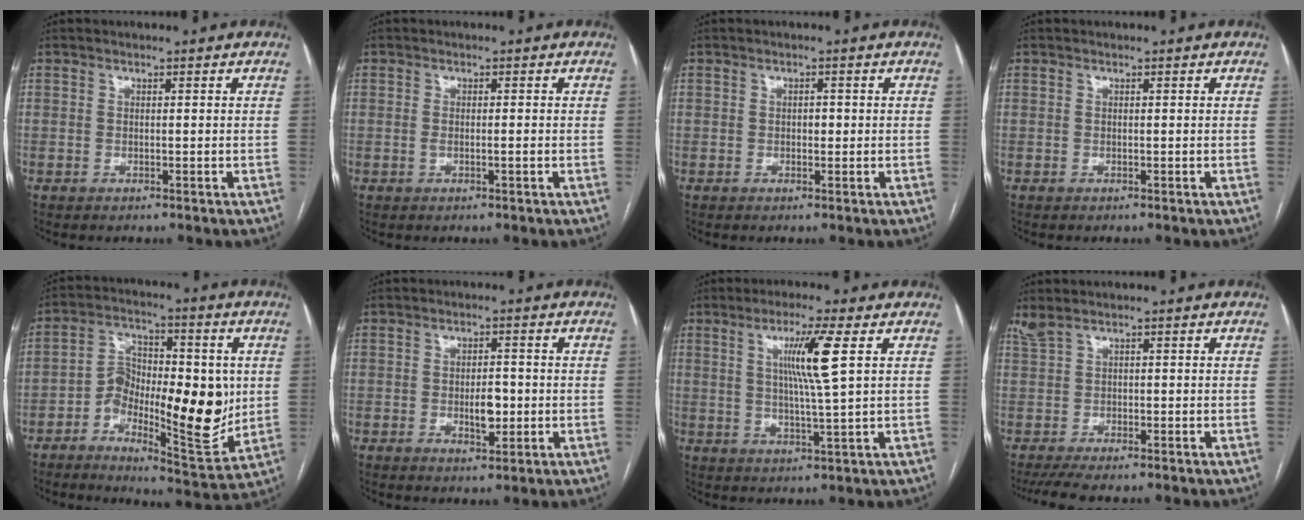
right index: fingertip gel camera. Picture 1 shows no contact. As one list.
[{"total": 1.6, "force": [-0.2, 0.3, 1.6], "torque": [-0.031, 0.001, 0.000]}, {"total": 1.2, "force": [0.0, 0.7, 0.9], "torque": [-0.012, 0.002, -0.001]}, {"total": 0.0}, {"total": 15.4, "force": [-2.2, 6.0, 14.0], "torque": [-0.224, 0.009, -0.032]}, {"total": 4.1, "force": [-0.7, 1.7, 3.7], "torque": [-0.057, 0.000, -0.006]}, {"total": 7.6, "force": [2.3, -1.0, 7.2], "torque": [-0.132, -0.004, 0.044]}, {"total": 3.2, "force": [-0.9, 0.9, 2.9], "torque": [-0.077, 0.008, -0.013]}]